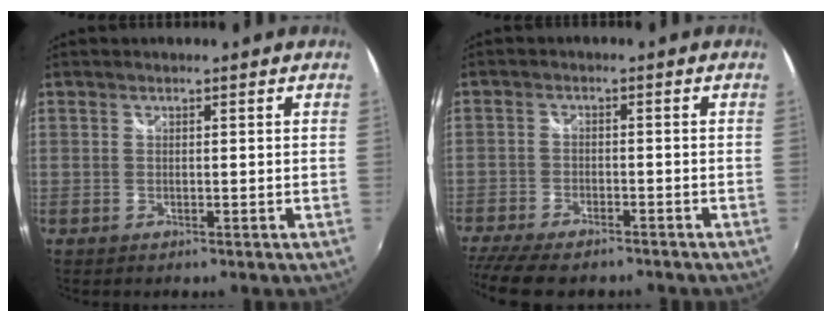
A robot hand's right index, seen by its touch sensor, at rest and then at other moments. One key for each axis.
{"total": 11.9, "fx": -9.8, "fy": 3.8, "fz": 5.6, "tx": -0.142, "ty": -0.035, "tz": -0.166}